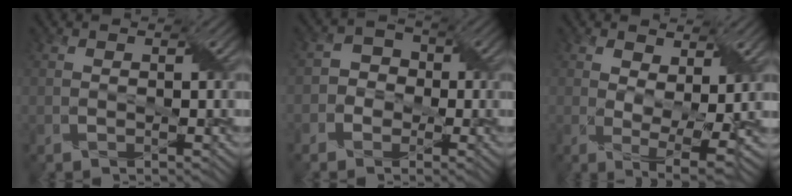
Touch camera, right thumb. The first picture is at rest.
{"total": 3.3, "force": [-1.1, 3.0, 0.8], "torque": [-0.007, 0.009, -0.033]}
{"total": 5.4, "force": [1.9, 2.3, 4.4], "torque": [-0.092, -0.007, 0.037]}